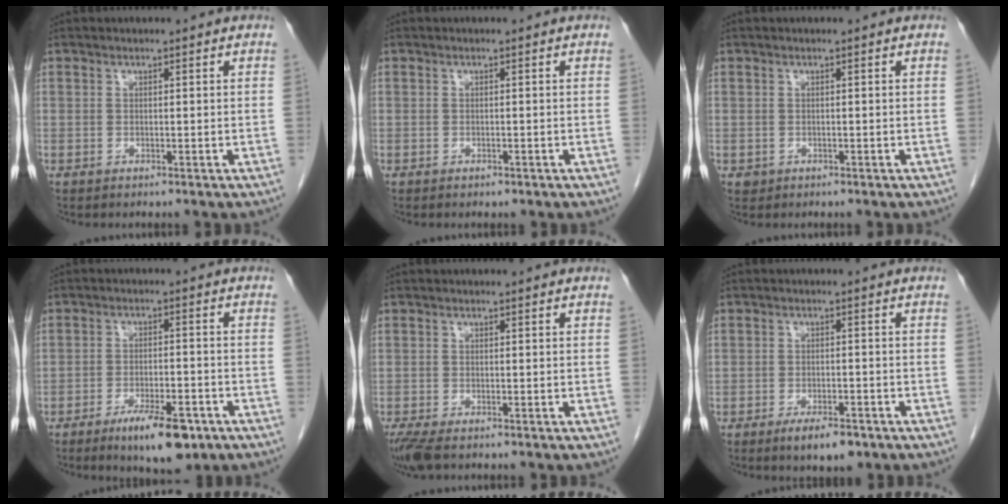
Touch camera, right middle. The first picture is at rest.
{"total": 0.6, "force": [-0.4, 0.3, 0.3], "torque": [-0.009, -0.001, -0.003]}
{"total": 0.7, "force": [-0.2, 0.6, 0.1], "torque": [-0.003, 0.003, 0.000]}
{"total": 8.7, "force": [-5.3, 2.4, 6.4], "torque": [-0.102, -0.008, -0.078]}
{"total": 3.8, "force": [-2.7, 1.0, 2.4], "torque": [-0.051, -0.013, -0.048]}
{"total": 4.8, "force": [-3.1, 1.6, 3.3], "torque": [-0.056, -0.004, -0.043]}